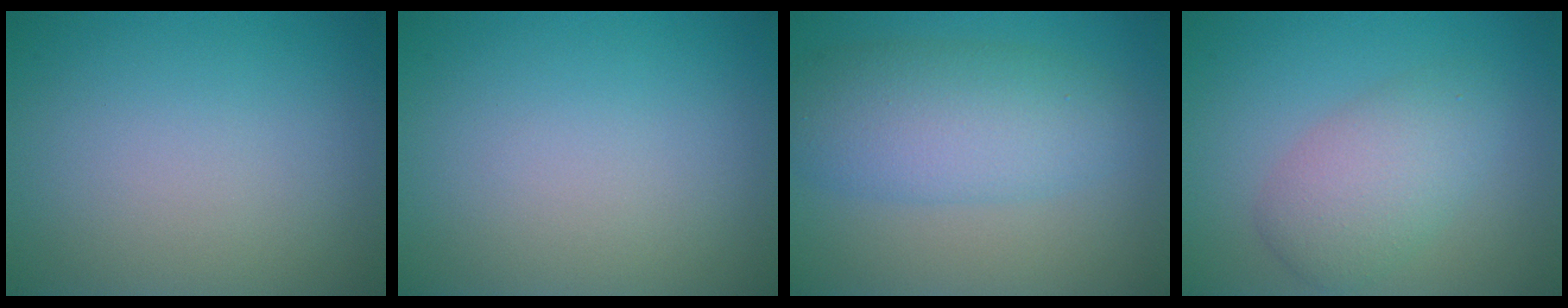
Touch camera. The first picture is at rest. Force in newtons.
{"total": 0.0}
{"total": 6.1, "press": 6.1, "slide": 0.2}
{"total": 4.1, "press": 4.1, "slide": 0.2}